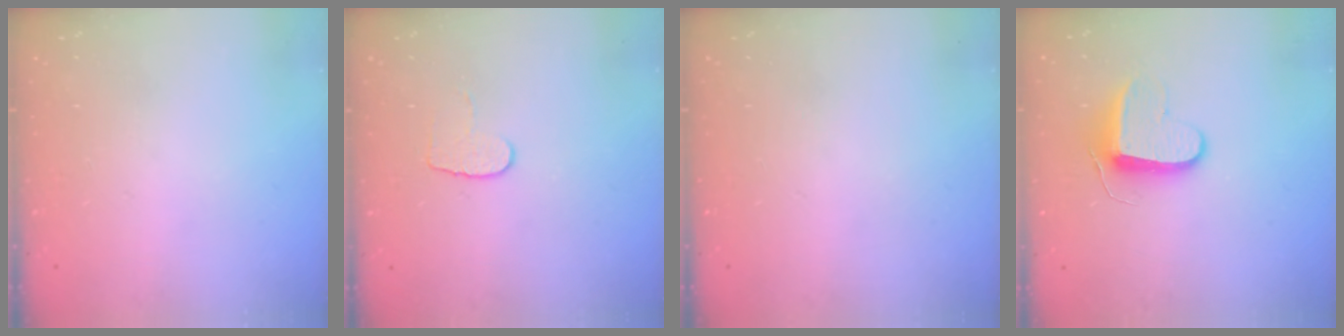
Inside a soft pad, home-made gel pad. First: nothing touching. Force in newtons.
{"total": 6.6, "press": 6.6, "slide": 0.6}
{"total": 0.0}
{"total": 9.9, "press": 9.9, "slide": 0.3}